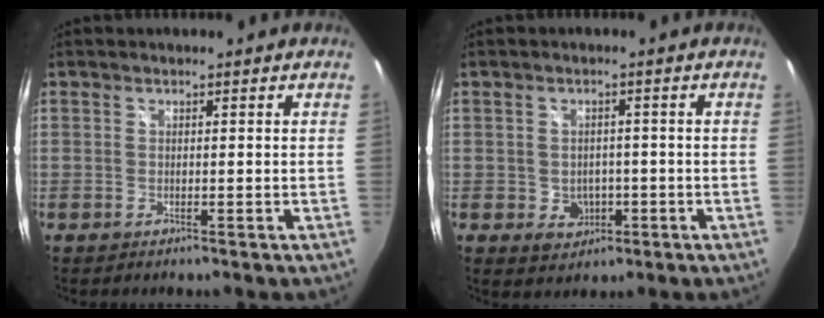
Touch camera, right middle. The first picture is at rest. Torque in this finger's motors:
{"motor_torque": [0.51, -0.32, 0.13, 0.05]}